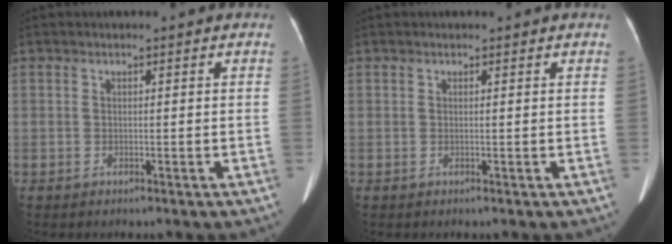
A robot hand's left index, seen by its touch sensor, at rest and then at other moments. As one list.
[{"total": 0.8, "force": [0.8, 0.0, 0.3], "torque": [-0.008, -0.005, 0.008]}]